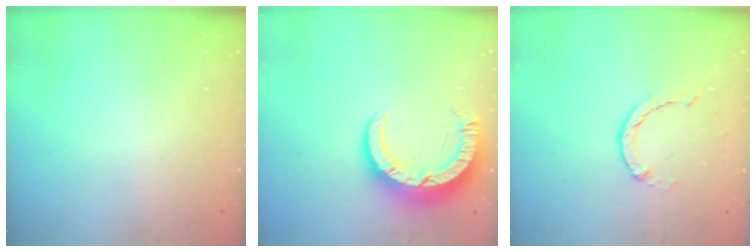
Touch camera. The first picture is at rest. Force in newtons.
{"total": 9.2, "press": 9.2, "slide": 0.7}
{"total": 2.0, "press": 2.0, "slide": 0.2}